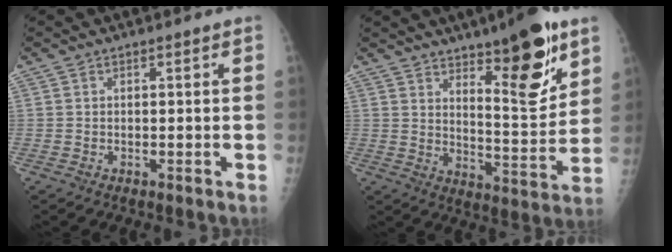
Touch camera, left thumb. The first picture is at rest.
{"total": 15.8, "force": [9.1, 4.7, 12.1], "torque": [-0.140, -0.064, 0.142]}